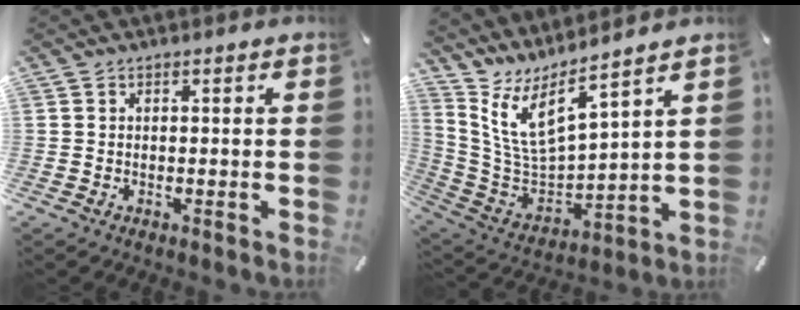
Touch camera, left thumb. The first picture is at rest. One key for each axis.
{"total": 10.0, "fx": 6.9, "fy": 3.2, "fz": 6.6, "tx": -0.163, "ty": -0.060, "tz": 0.125}